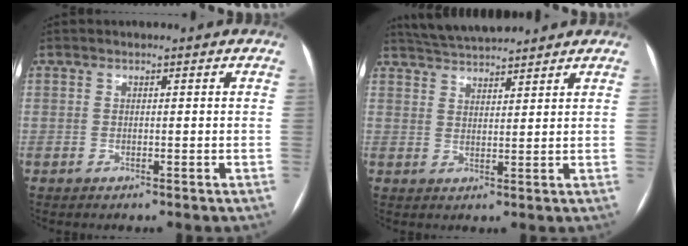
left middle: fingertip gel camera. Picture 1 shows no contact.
{"total": 8.2, "force": [7.7, 1.0, 2.7], "torque": [-0.054, 0.029, 0.130]}